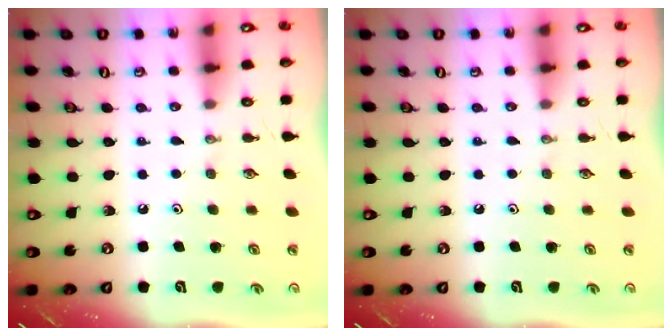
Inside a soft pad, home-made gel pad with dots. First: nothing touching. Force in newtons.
{"total": 0.0}